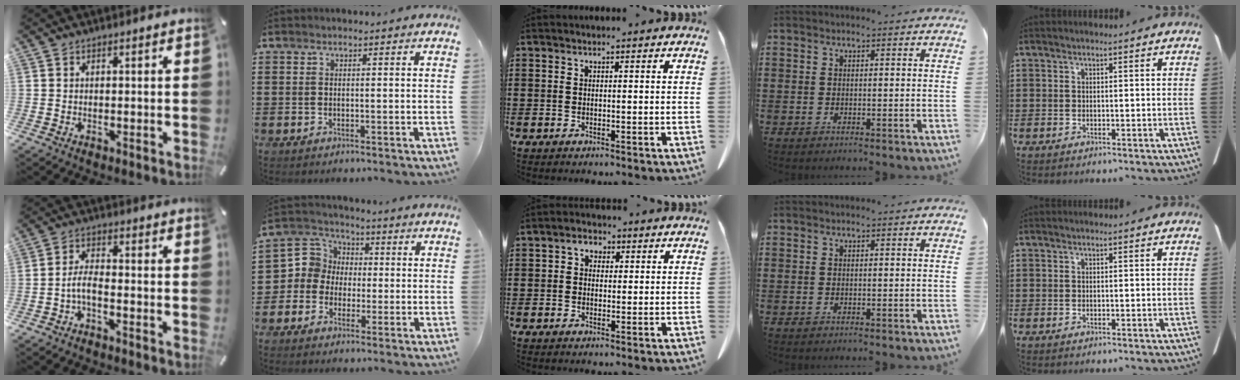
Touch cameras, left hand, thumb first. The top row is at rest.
{"thumb": {"total": 4.4, "force": [-2.3, 1.5, 3.4], "torque": [-0.072, 0.009, -0.045]}, "index": {"total": 5.5, "force": [-1.2, 5.3, 0.6], "torque": [-0.045, 0.008, -0.030]}, "middle": {"total": 2.2, "force": [0.6, 1.6, 1.3], "torque": [-0.030, 0.010, 0.009]}}